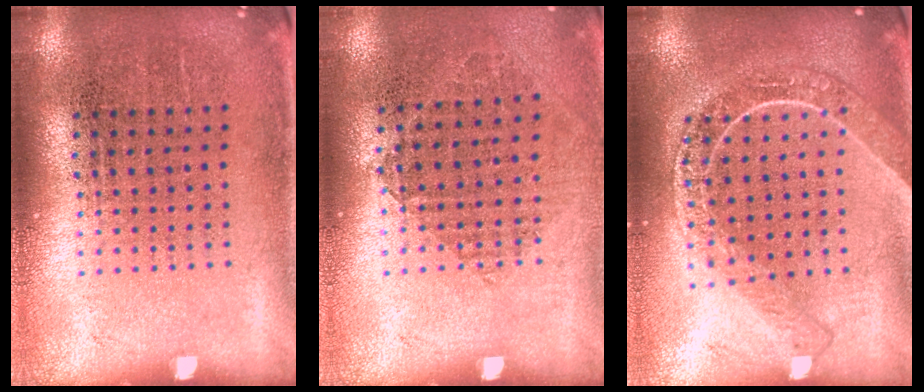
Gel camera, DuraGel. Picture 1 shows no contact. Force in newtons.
{"total": 0.9, "press": 0.9, "slide": 0.3}
{"total": 2.0, "press": 1.7, "slide": 1.0}